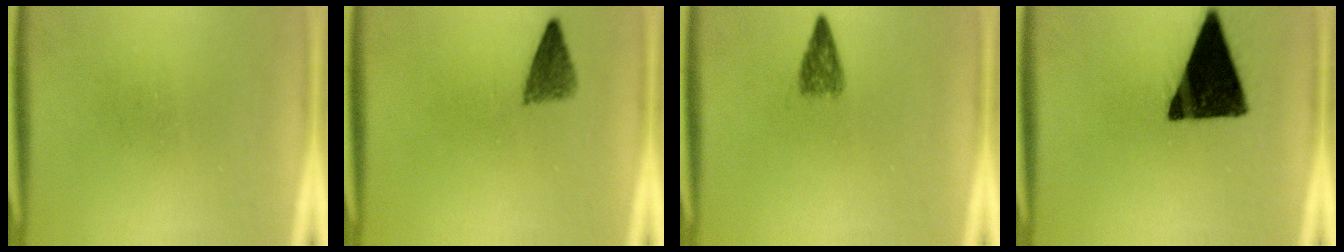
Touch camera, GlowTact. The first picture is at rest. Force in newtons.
{"total": 3.3}
{"total": 2.5}
{"total": 17.1}